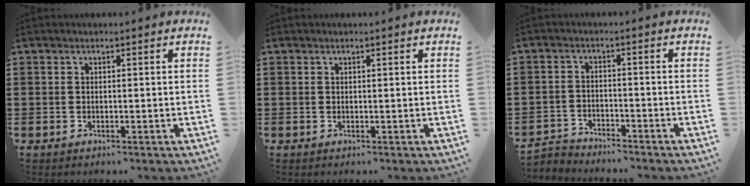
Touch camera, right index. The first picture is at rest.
{"total": 0.0}
{"total": 3.1, "force": [-3.0, 0.5, -0.4], "torque": [-0.003, 0.001, -0.067]}